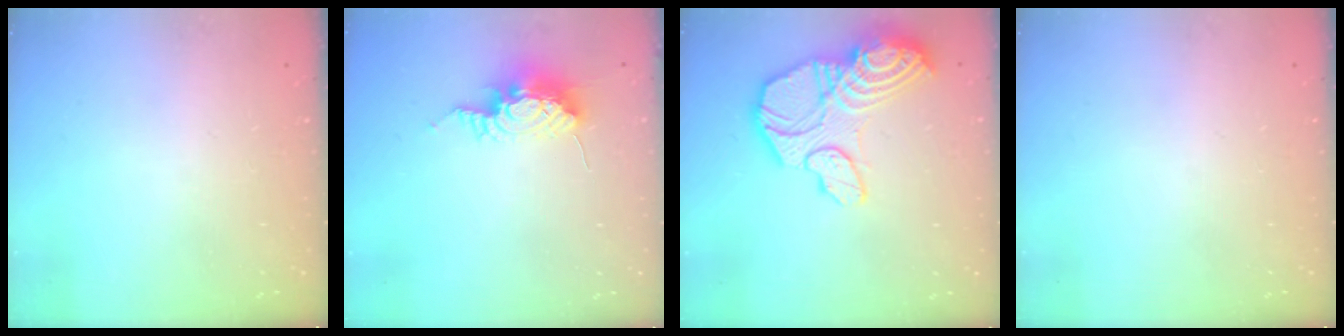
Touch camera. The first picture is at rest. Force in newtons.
{"total": 9.0, "press": 9.0, "slide": 0.8}
{"total": 22.7, "press": 22.6, "slide": 2.2}
{"total": 0.0}